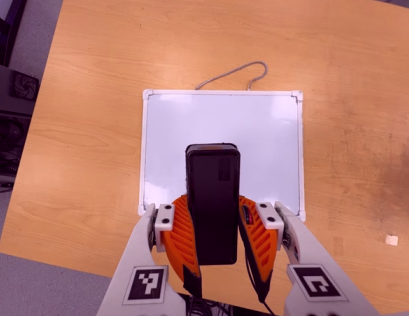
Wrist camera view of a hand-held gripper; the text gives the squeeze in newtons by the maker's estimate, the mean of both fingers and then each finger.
{"total": 9.5, "left": 8.4, "right": 10.7}